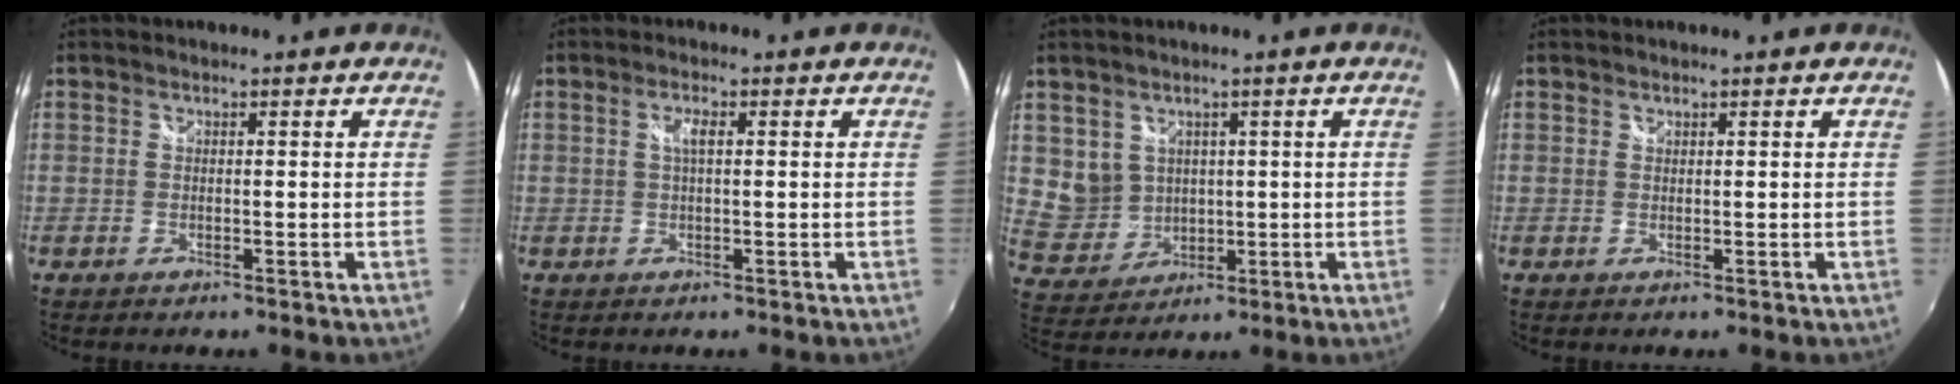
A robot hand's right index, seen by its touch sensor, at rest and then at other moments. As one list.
[{"total": 2.0, "force": [0.4, 0.5, 1.9], "torque": [-0.035, 0.003, 0.006]}, {"total": 6.7, "force": [2.1, 6.2, 1.7], "torque": [-0.038, 0.001, 0.058]}, {"total": 0.0}]